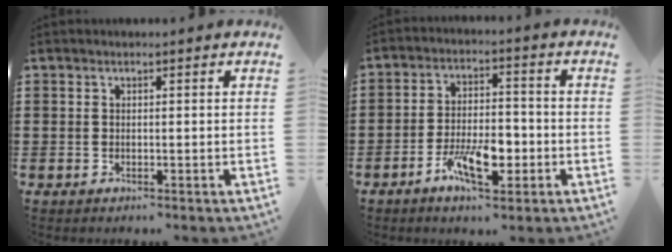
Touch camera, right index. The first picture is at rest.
{"total": 8.6, "force": [-3.7, 3.8, 6.7], "torque": [-0.130, 0.004, -0.066]}